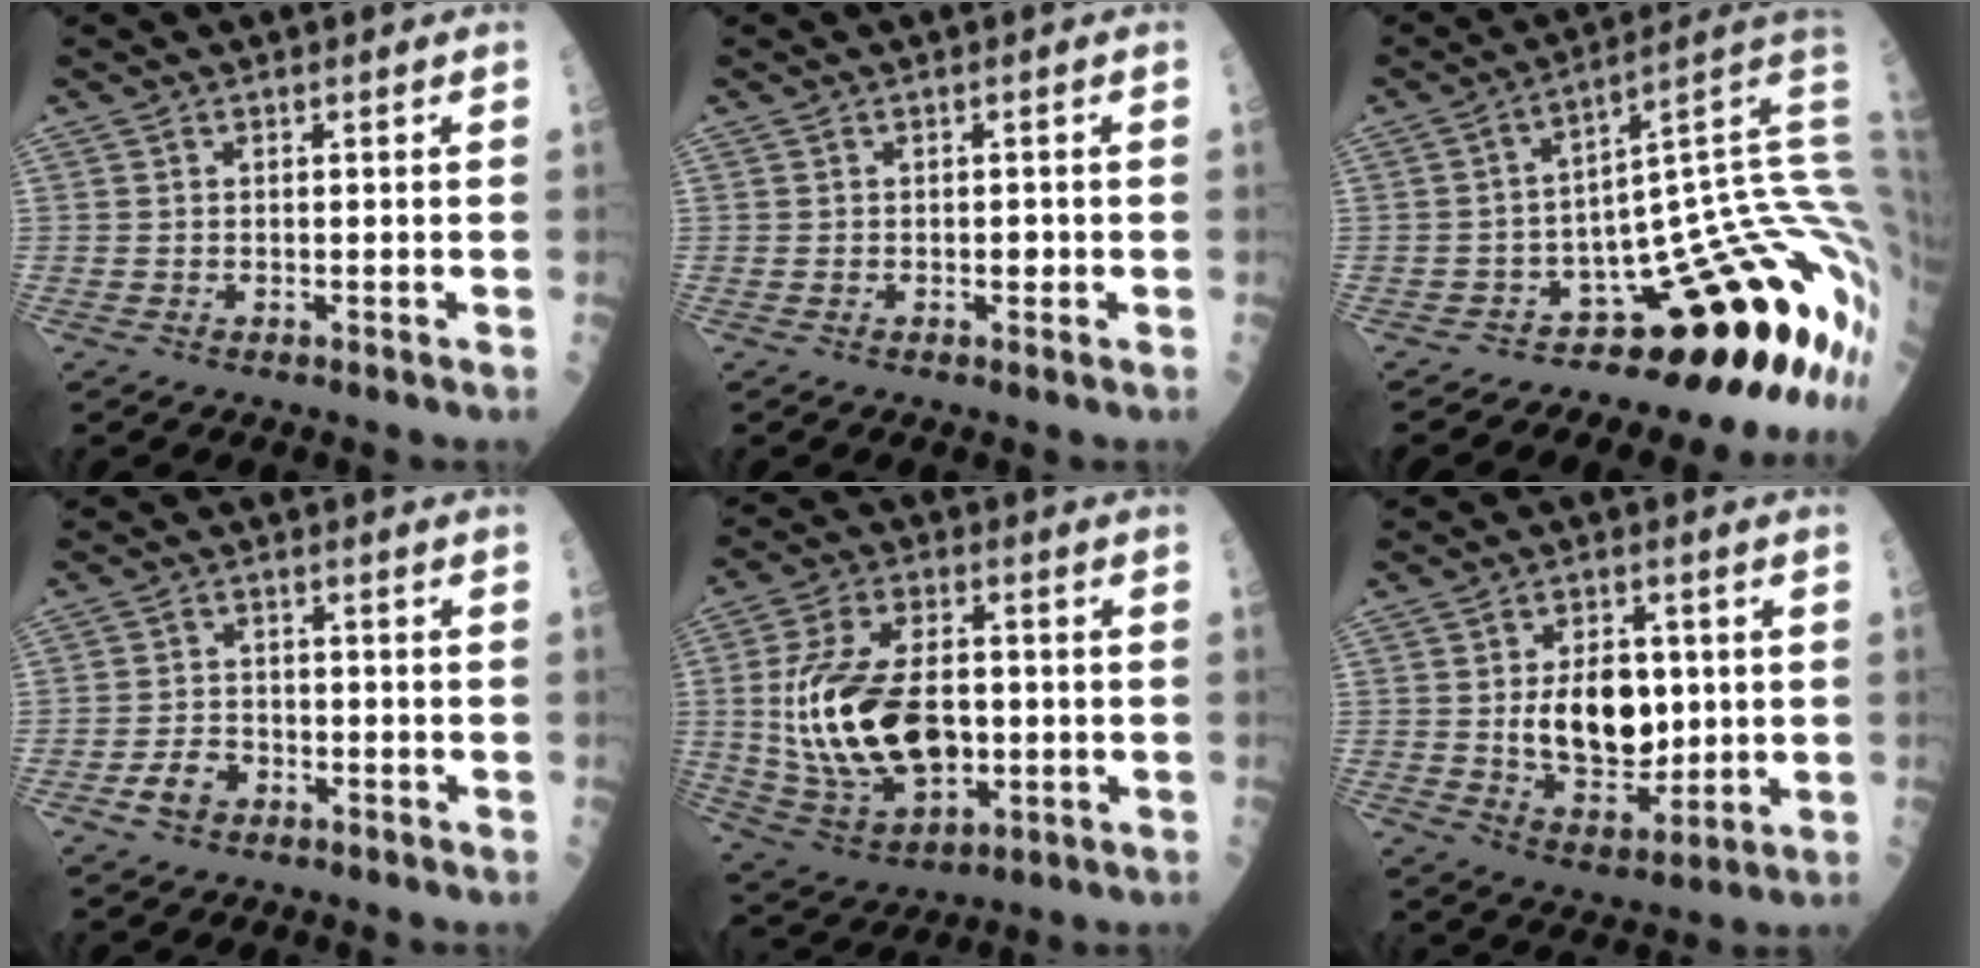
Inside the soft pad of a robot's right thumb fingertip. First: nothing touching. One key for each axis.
{"total": 1.3, "fx": -0.2, "fy": 0.8, "fz": 1.0, "tx": -0.007, "ty": 0.001, "tz": -0.003}
{"total": 20.2, "fx": -0.8, "fy": 7.0, "fz": 19.0, "tx": -0.121, "ty": 0.096, "tz": -0.011}
{"total": 4.3, "fx": -2.3, "fy": 2.8, "fz": 2.1, "tx": -0.031, "ty": 0.019, "tz": -0.042}
{"total": 21.6, "fx": -0.9, "fy": 12.3, "fz": 17.8, "tx": -0.330, "ty": -0.003, "tz": 0.000}
{"total": 12.9, "fx": 0.8, "fy": 8.2, "fz": 10.0, "tx": -0.113, "ty": -0.013, "tz": 0.026}